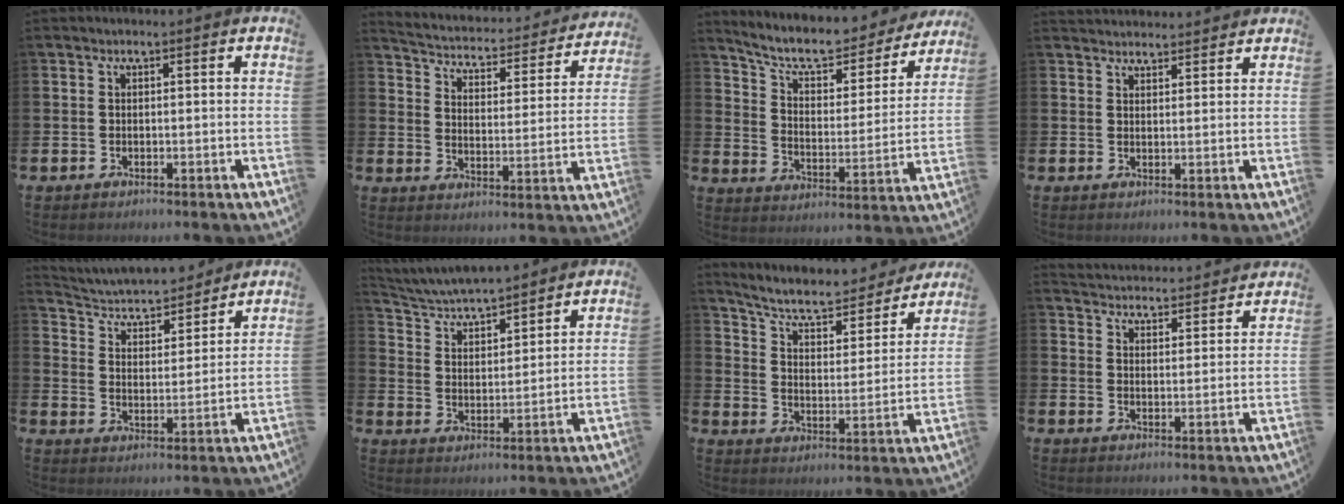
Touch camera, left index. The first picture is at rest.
{"total": 4.0, "force": [3.7, 1.2, 1.0], "torque": [-0.046, -0.034, 0.053]}
{"total": 8.6, "force": [7.7, 2.4, 3.0], "torque": [-0.084, -0.054, 0.128]}
{"total": 2.7, "force": [2.6, 0.5, -0.1], "torque": [-0.002, -0.012, 0.048]}
{"total": 4.8, "force": [4.5, 1.4, 0.9], "torque": [-0.050, -0.040, 0.071]}
{"total": 5.0, "force": [4.9, 0.4, 0.8], "torque": [-0.043, -0.041, 0.083]}
{"total": 7.4, "force": [6.6, 2.0, 2.6], "torque": [-0.081, -0.046, 0.109]}
{"total": 4.6, "force": [4.6, 0.4, -0.2], "torque": [-0.012, -0.040, 0.080]}